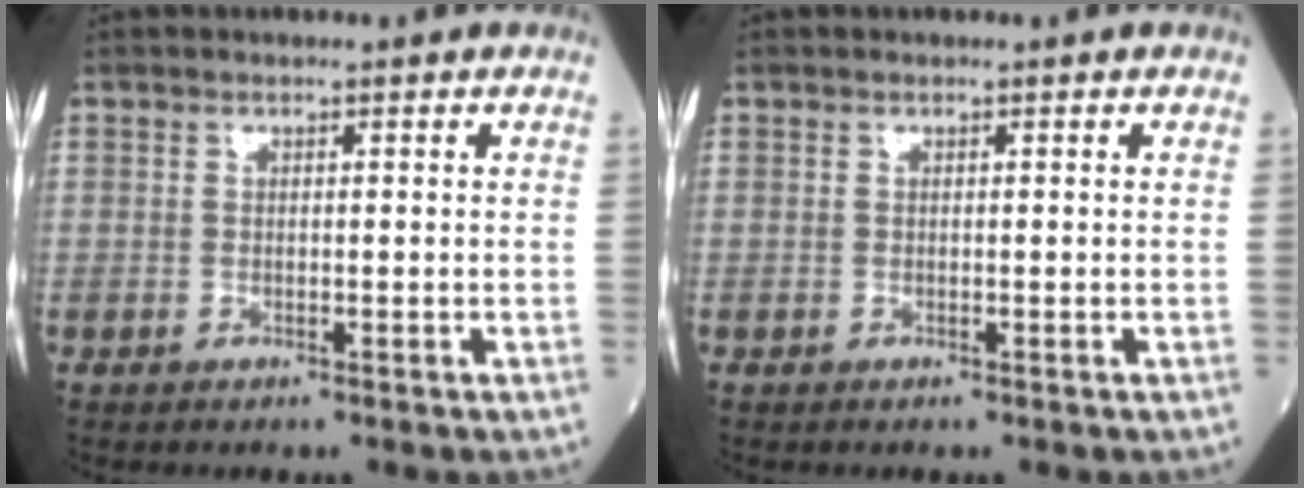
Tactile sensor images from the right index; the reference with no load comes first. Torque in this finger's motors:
{"motor_torque": [0.00, 0.00, 0.00, -0.01]}